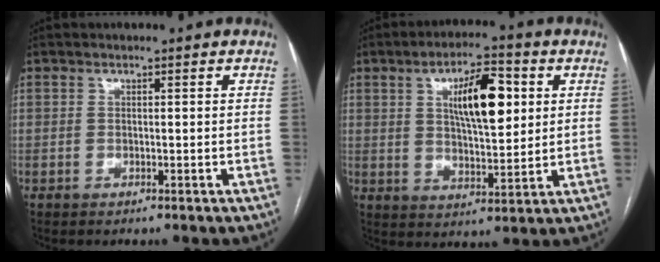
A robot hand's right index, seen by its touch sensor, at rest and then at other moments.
{"total": 11.4, "force": [3.3, 3.4, 10.4], "torque": [-0.174, 0.009, 0.057]}